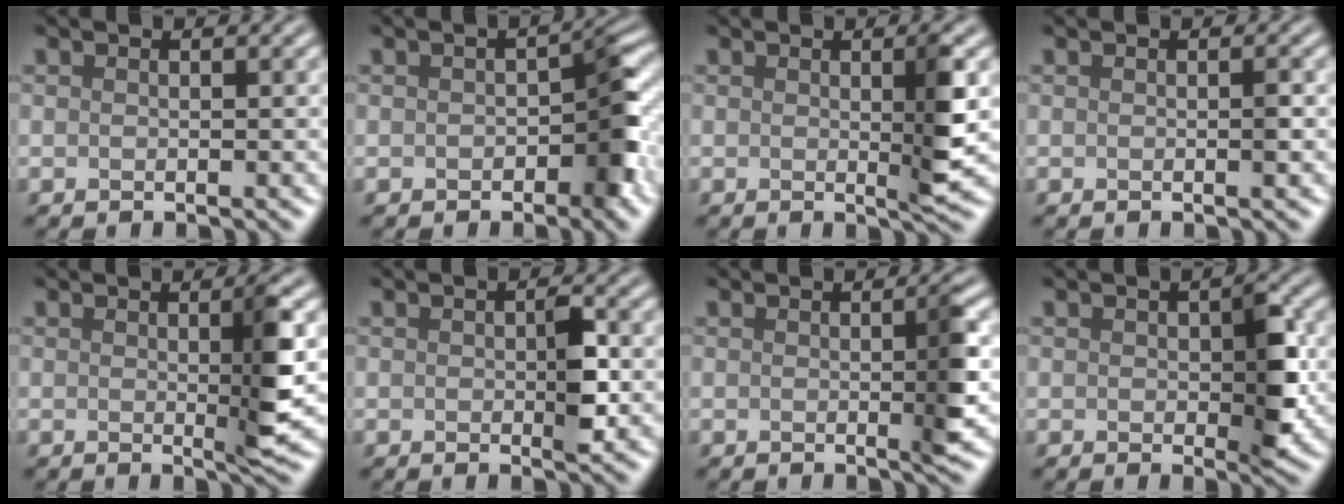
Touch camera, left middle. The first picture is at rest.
{"total": 4.4, "force": [-1.0, 2.4, 3.6], "torque": [-0.031, 0.005, -0.017]}
{"total": 3.0, "force": [0.3, 0.3, 2.9], "torque": [-0.044, -0.009, 0.001]}
{"total": 0.7, "force": [0.0, 0.0, 0.7], "torque": [-0.011, 0.001, 0.000]}
{"total": 3.5, "force": [0.2, 0.4, 3.5], "torque": [-0.051, -0.010, 0.002]}
{"total": 2.6, "force": [-0.1, 1.0, 2.4], "torque": [-0.035, -0.001, -0.002]}
{"total": 2.9, "force": [0.0, 0.3, 2.9], "torque": [-0.041, -0.004, -0.003]}
{"total": 4.0, "force": [0.0, 1.8, 3.5], "torque": [-0.049, -0.002, 0.003]}